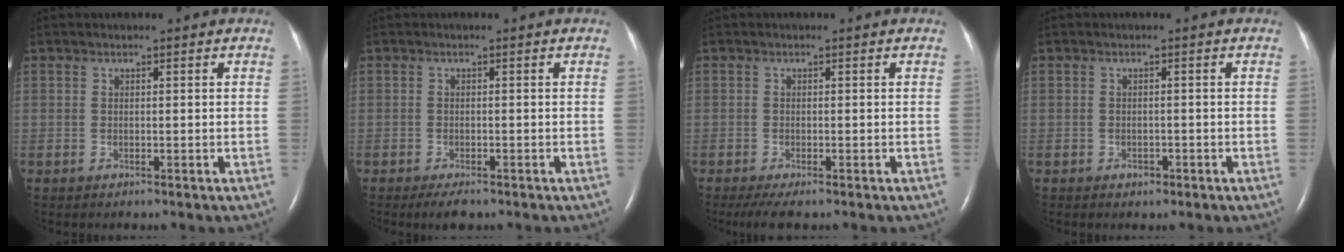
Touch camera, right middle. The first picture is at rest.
{"total": 2.8, "force": [-1.9, 0.8, 1.8], "torque": [-0.034, -0.005, -0.028]}
{"total": 3.7, "force": [-2.7, 0.8, 2.5], "torque": [-0.045, -0.011, -0.043]}
{"total": 1.3, "force": [-0.8, 0.8, 0.6], "torque": [-0.009, 0.003, -0.008]}